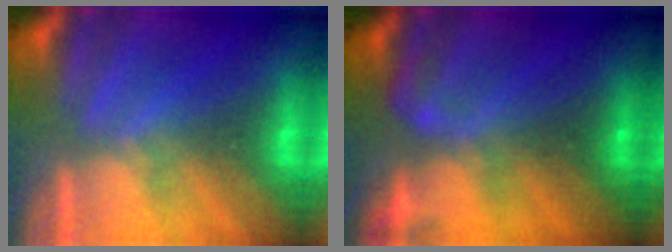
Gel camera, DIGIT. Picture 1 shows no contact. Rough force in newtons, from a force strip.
{"total": 2.3}